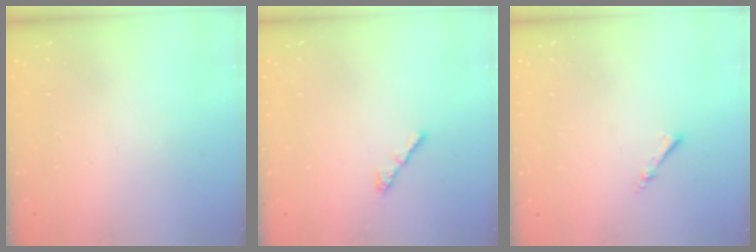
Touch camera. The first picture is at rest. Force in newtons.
{"total": 3.1, "press": 3.0, "slide": 0.7}
{"total": 2.2, "press": 2.1, "slide": 0.4}